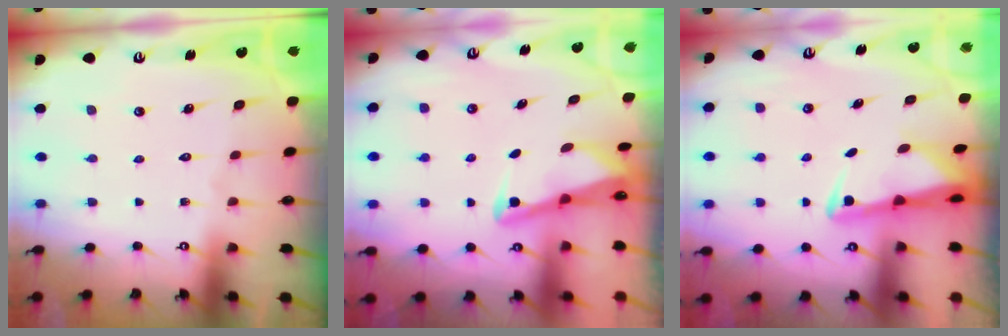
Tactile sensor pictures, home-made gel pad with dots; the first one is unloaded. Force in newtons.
{"total": 2.9, "press": 2.8, "slide": 0.4}
{"total": 3.0, "press": 3.0, "slide": 0.6}